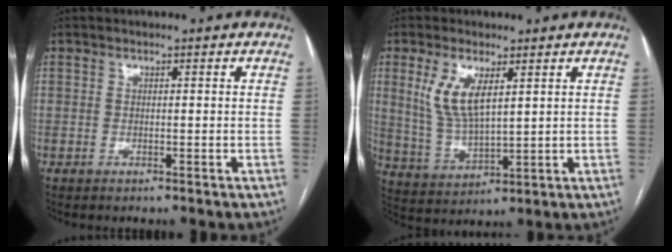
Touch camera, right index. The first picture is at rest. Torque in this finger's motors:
{"motor_torque": [0.26, 0.11, 0.24, 0.11]}